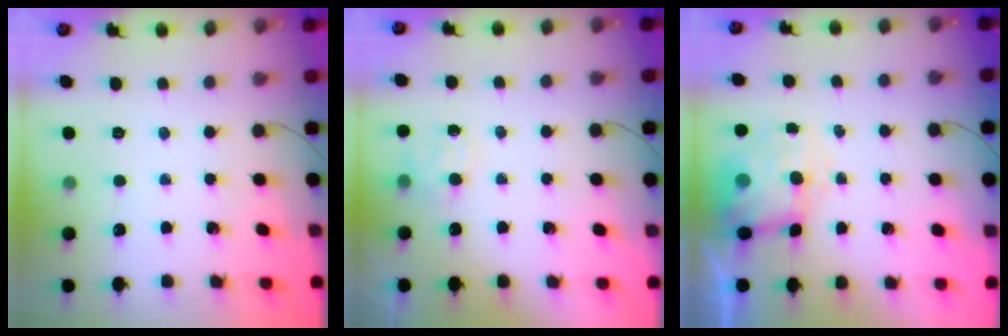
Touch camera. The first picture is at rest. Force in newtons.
{"total": 5.9, "press": 5.8, "slide": 1.3}
{"total": 6.9, "press": 6.8, "slide": 1.4}